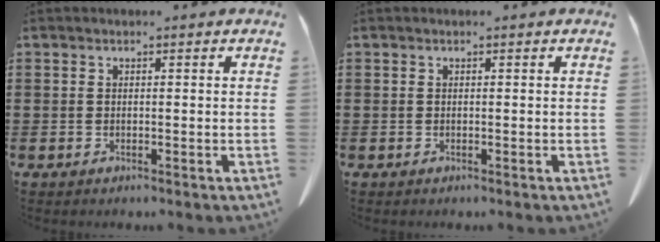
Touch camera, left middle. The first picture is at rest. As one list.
[{"total": 0.0}]